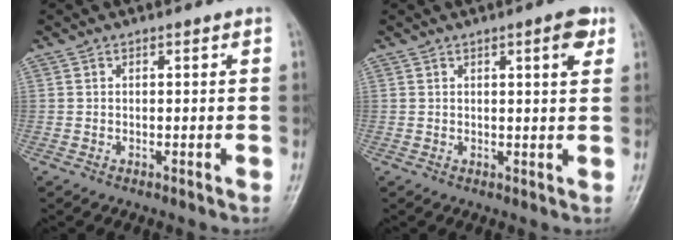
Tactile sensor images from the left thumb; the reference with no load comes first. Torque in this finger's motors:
{"motor_torque": [0.00, 0.11, 0.28, 0.19, 0.09]}